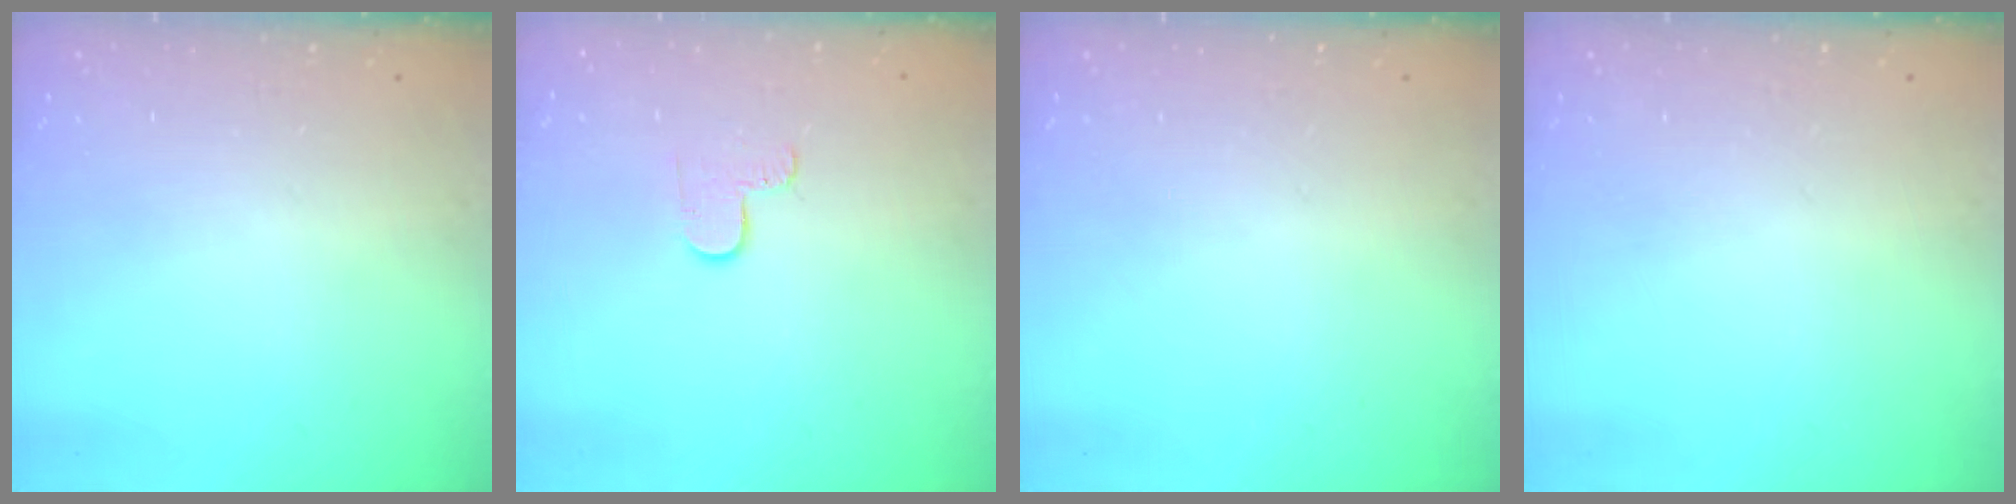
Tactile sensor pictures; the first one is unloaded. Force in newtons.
{"total": 3.7, "press": 3.6, "slide": 0.4}
{"total": 0.0}
{"total": 0.0}